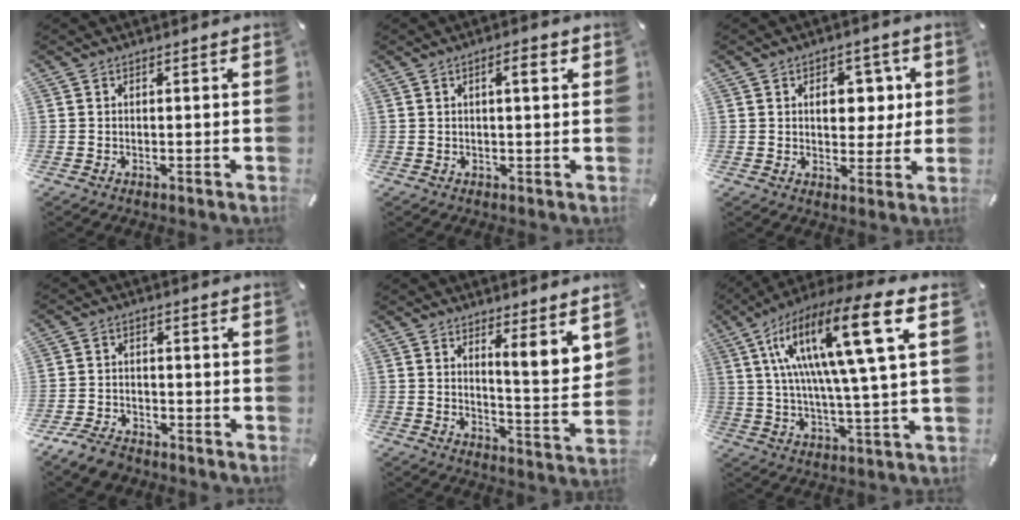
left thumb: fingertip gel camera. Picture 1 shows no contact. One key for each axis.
{"total": 3.3, "fx": 1.3, "fy": 0.8, "fz": 2.9, "tx": -0.045, "ty": 0.001, "tz": 0.015}
{"total": 7.8, "fx": 2.1, "fy": 5.9, "fz": 4.8, "tx": -0.049, "ty": -0.010, "tz": 0.026}
{"total": 5.3, "fx": -4.4, "fy": 2.4, "fz": 1.7, "tx": -0.042, "ty": 0.021, "tz": -0.087}
{"total": 6.3, "fx": 4.7, "fy": 0.4, "fz": 4.1, "tx": -0.059, "ty": -0.050, "tz": 0.076}
{"total": 20.9, "fx": 8.0, "fy": 2.8, "fz": 19.1, "tx": -0.375, "ty": -0.040, "tz": 0.104}